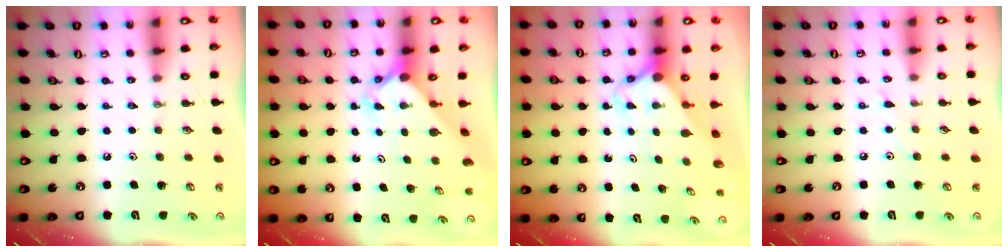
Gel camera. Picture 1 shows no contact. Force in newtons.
{"total": 2.5, "press": 2.5, "slide": 0.3}
{"total": 2.8, "press": 2.8, "slide": 0.2}
{"total": 3.7, "press": 3.6, "slide": 0.6}